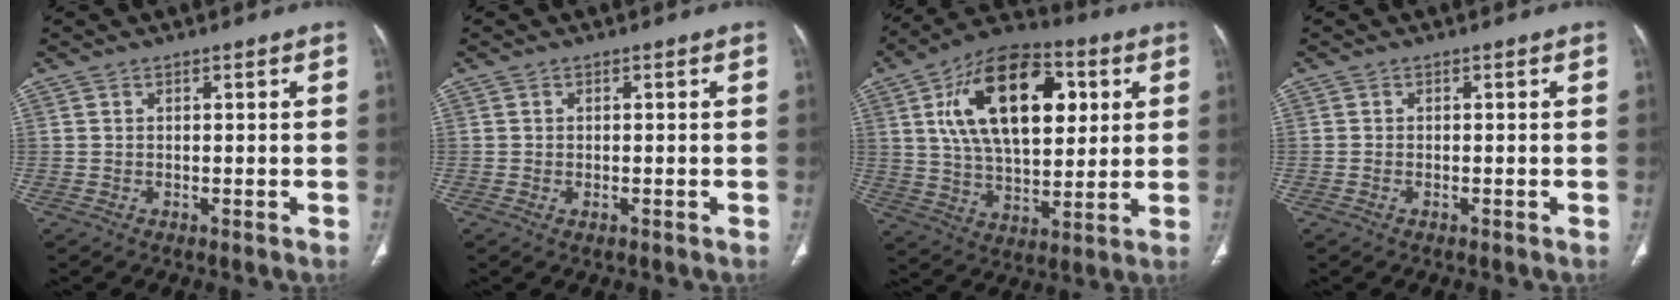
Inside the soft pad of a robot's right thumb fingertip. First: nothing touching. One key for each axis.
{"total": 1.2, "fx": -0.5, "fy": 0.6, "fz": 0.9, "tx": -0.019, "ty": 0.007, "tz": -0.004}
{"total": 23.1, "fx": 6.7, "fy": 12.7, "fz": 18.2, "tx": -0.272, "ty": -0.005, "tz": 0.106}
{"total": 0.6, "fx": -0.3, "fy": 0.3, "fz": 0.4, "tx": -0.012, "ty": 0.006, "tz": -0.004}